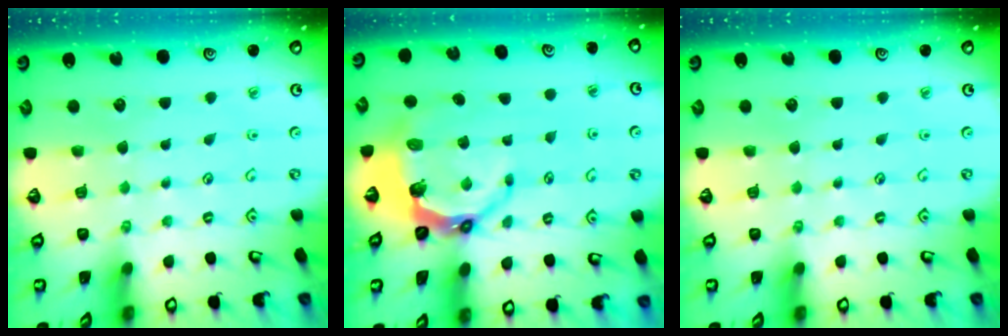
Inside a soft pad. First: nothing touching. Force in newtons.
{"total": 7.0, "press": 5.6, "slide": 4.2}
{"total": 0.0}